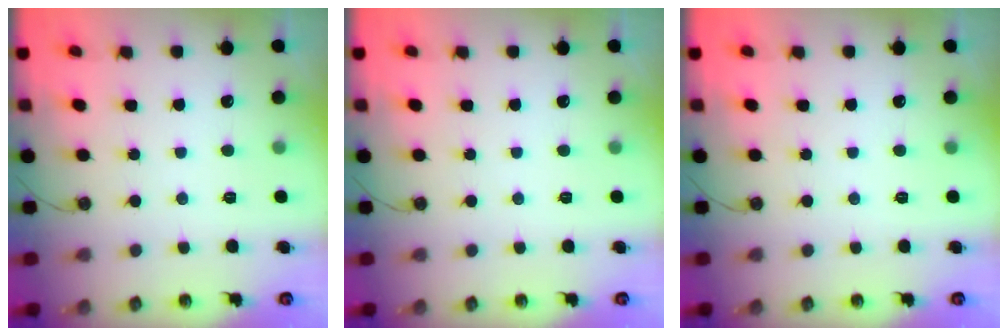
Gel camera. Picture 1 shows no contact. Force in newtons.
{"total": 0.0}
{"total": 0.0}